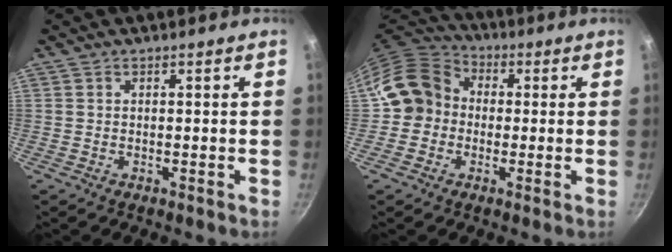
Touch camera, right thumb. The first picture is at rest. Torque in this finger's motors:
{"motor_torque": [-0.55, 0.86, 0.18, -0.07, 0.22]}